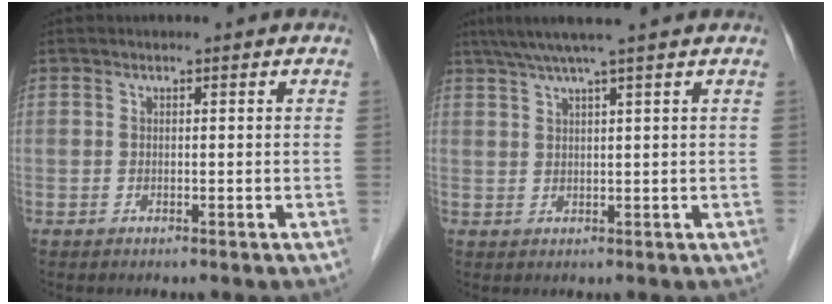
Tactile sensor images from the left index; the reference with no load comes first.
{"total": 6.2, "force": [4.8, -1.2, 3.6], "torque": [-0.060, 0.024, 0.082]}